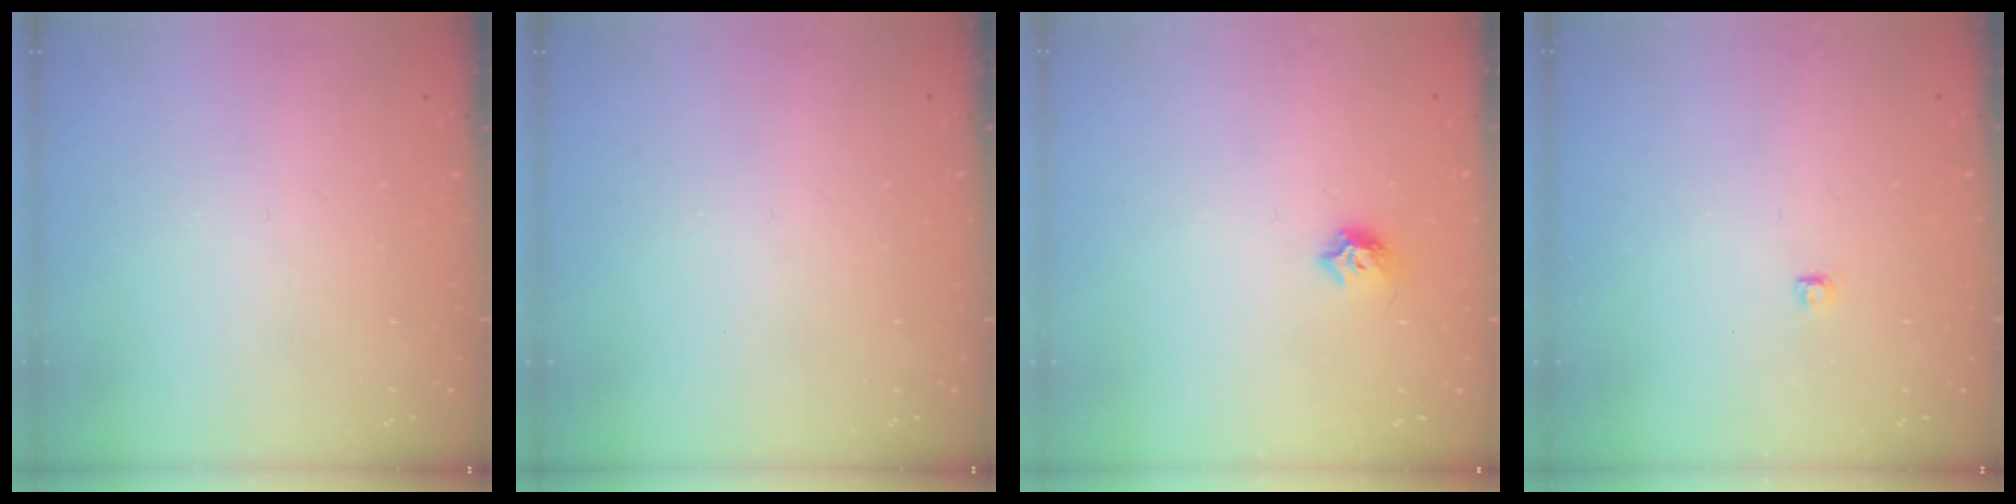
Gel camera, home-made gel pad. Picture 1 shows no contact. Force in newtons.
{"total": 0.0}
{"total": 6.8, "press": 6.8, "slide": 1.0}
{"total": 2.8, "press": 2.7, "slide": 0.3}